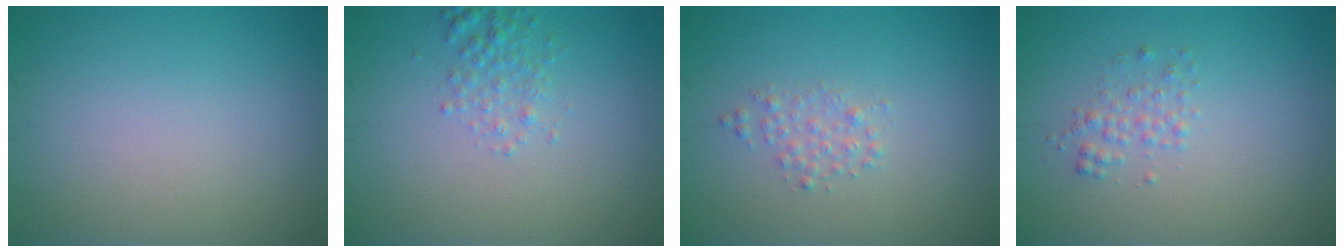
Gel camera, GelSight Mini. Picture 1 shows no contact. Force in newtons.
{"total": 1.7, "press": 1.7, "slide": 0.1}
{"total": 1.4, "press": 1.4, "slide": 0.0}
{"total": 1.4, "press": 1.4, "slide": 0.0}